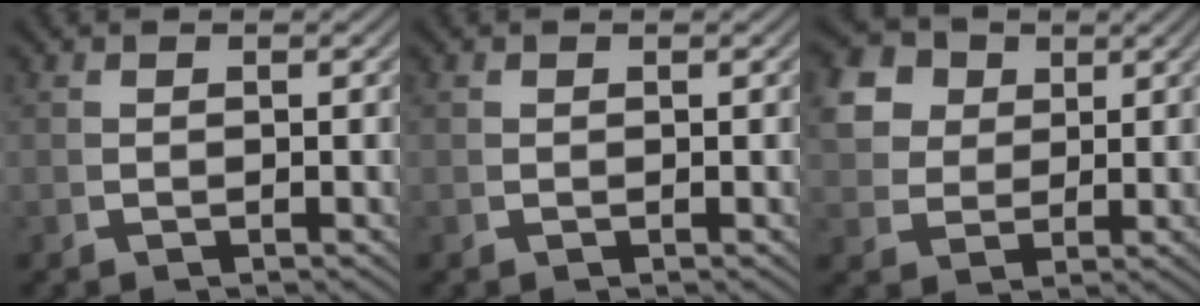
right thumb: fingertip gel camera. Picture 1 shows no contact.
{"total": 0.0}
{"total": 8.9, "force": [3.2, 7.2, 4.3], "torque": [-0.105, -0.011, 0.059]}